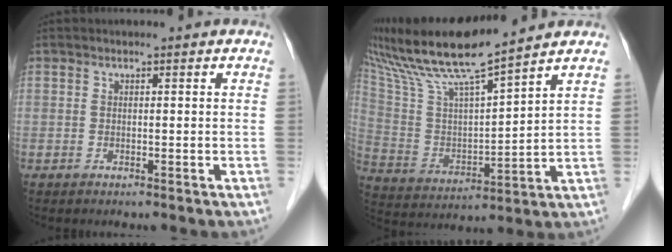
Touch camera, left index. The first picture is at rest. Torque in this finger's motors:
{"motor_torque": [1.08, -1.06, 0.31, 0.21]}